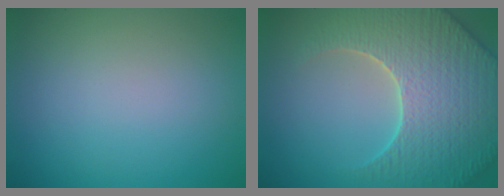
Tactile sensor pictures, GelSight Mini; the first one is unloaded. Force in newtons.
{"total": 7.7, "press": 7.4, "slide": 2.0}